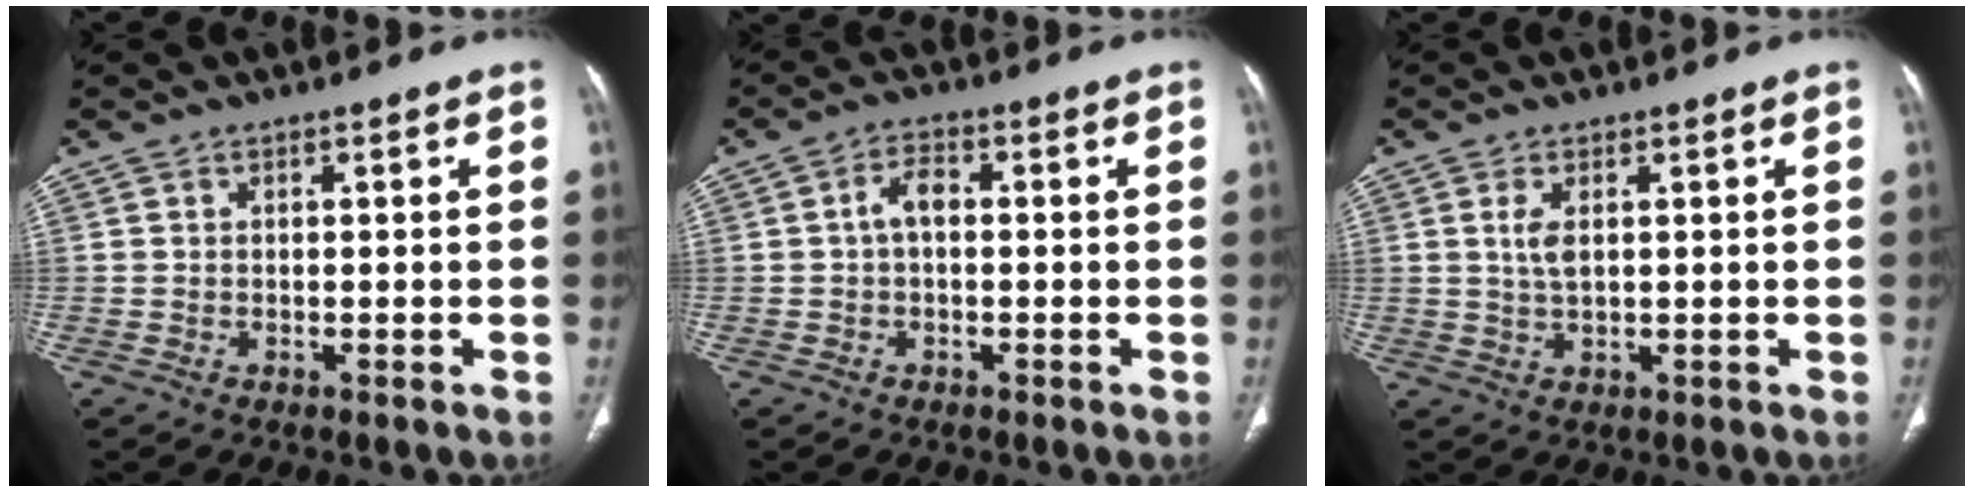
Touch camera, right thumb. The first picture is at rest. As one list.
[{"total": 3.4, "force": [0.0, 2.0, 2.8], "torque": [-0.047, 0.014, -0.007]}, {"total": 3.1, "force": [0.9, 1.3, 2.7], "torque": [-0.061, -0.003, 0.024]}]